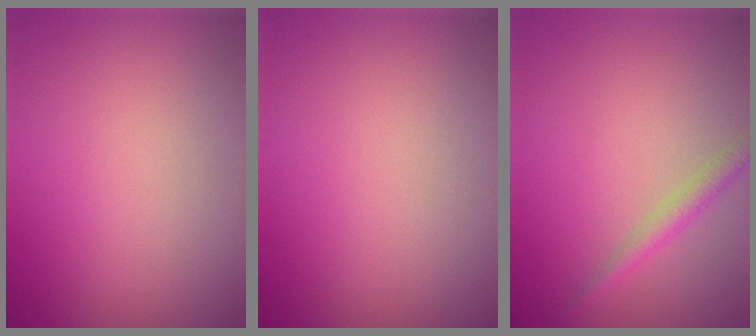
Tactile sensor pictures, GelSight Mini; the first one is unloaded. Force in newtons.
{"total": 0.0}
{"total": 1.8, "press": 1.8, "slide": 0.0}